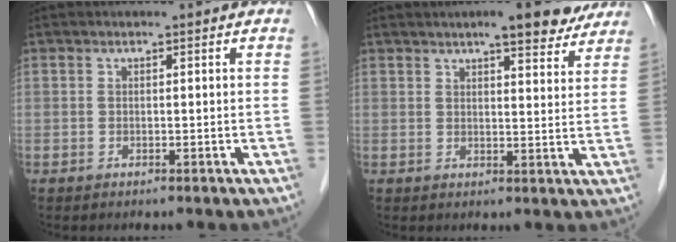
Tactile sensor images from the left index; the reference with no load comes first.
{"total": 8.7, "force": [7.1, 1.8, 4.6], "torque": [-0.052, 0.006, 0.082]}